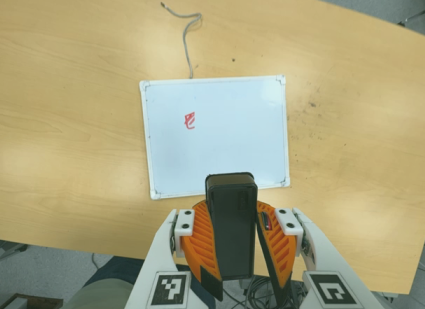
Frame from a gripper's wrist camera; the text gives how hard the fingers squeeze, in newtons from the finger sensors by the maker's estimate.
{"total": 10.9, "left": 10.7, "right": 11.0}